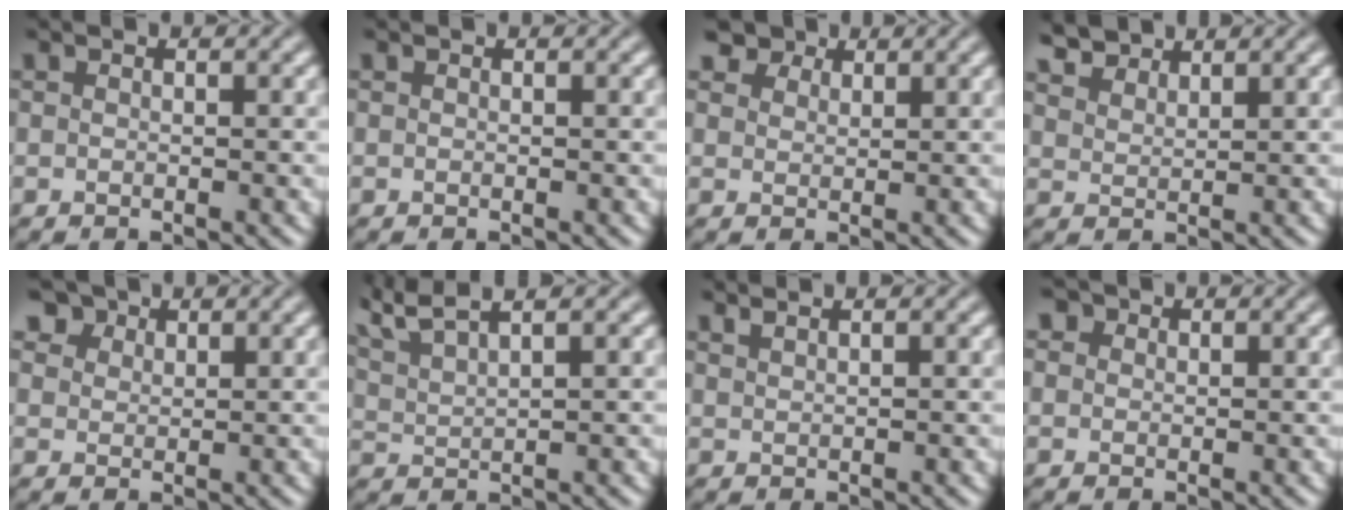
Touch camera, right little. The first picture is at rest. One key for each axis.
{"total": 0.0}
{"total": 3.8, "fx": 3.0, "fy": 2.0, "fz": 1.2, "tx": -0.035, "ty": -0.010, "tz": 0.058}
{"total": 3.7, "fx": 3.4, "fy": 1.2, "fz": 1.0, "tx": -0.027, "ty": -0.003, "tz": 0.072}
{"total": 4.1, "fx": 3.0, "fy": 2.4, "fz": 1.4, "tx": -0.045, "ty": 0.000, "tz": 0.057}
{"total": 5.1, "fx": 4.1, "fy": 1.0, "fz": 2.9, "tx": -0.060, "ty": 0.022, "tz": 0.066}
{"total": 1.8, "fx": 1.5, "fy": 0.6, "fz": 0.9, "tx": 0.001, "ty": 0.000, "tz": 0.014}
{"total": 1.8, "fx": 1.0, "fy": 1.3, "fz": 0.6, "tx": -0.008, "ty": 0.005, "tz": -0.002}